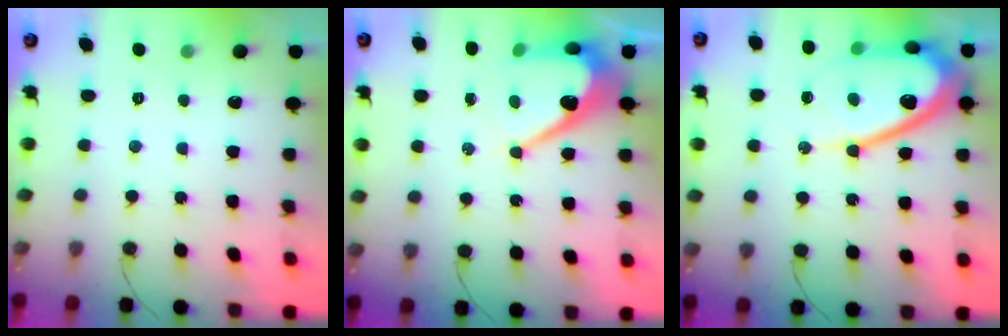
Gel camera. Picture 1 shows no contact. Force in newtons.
{"total": 10.2, "press": 10.1, "slide": 0.9}
{"total": 15.4, "press": 15.3, "slide": 1.4}